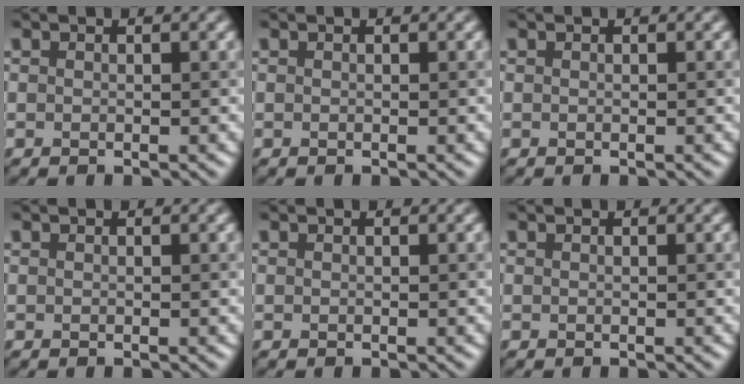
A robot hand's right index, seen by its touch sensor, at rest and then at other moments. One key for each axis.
{"total": 0.0}
{"total": 0.0}
{"total": 0.0}
{"total": 0.0}
{"total": 0.0}